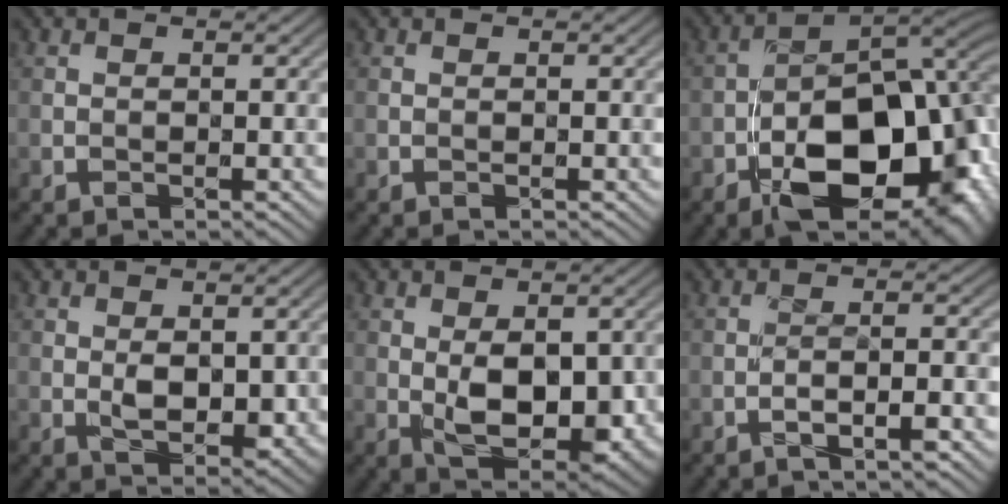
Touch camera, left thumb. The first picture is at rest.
{"total": 0.0}
{"total": 14.7, "force": [-5.8, 7.7, 11.0], "torque": [-0.154, -0.023, -0.100]}
{"total": 3.0, "force": [0.3, 1.7, 2.5], "torque": [-0.044, -0.009, 0.014]}
{"total": 7.4, "force": [-0.4, 3.8, 6.3], "torque": [-0.117, -0.018, 0.008]}
{"total": 2.4, "force": [-1.7, -0.3, 1.6], "torque": [-0.026, 0.011, -0.034]}